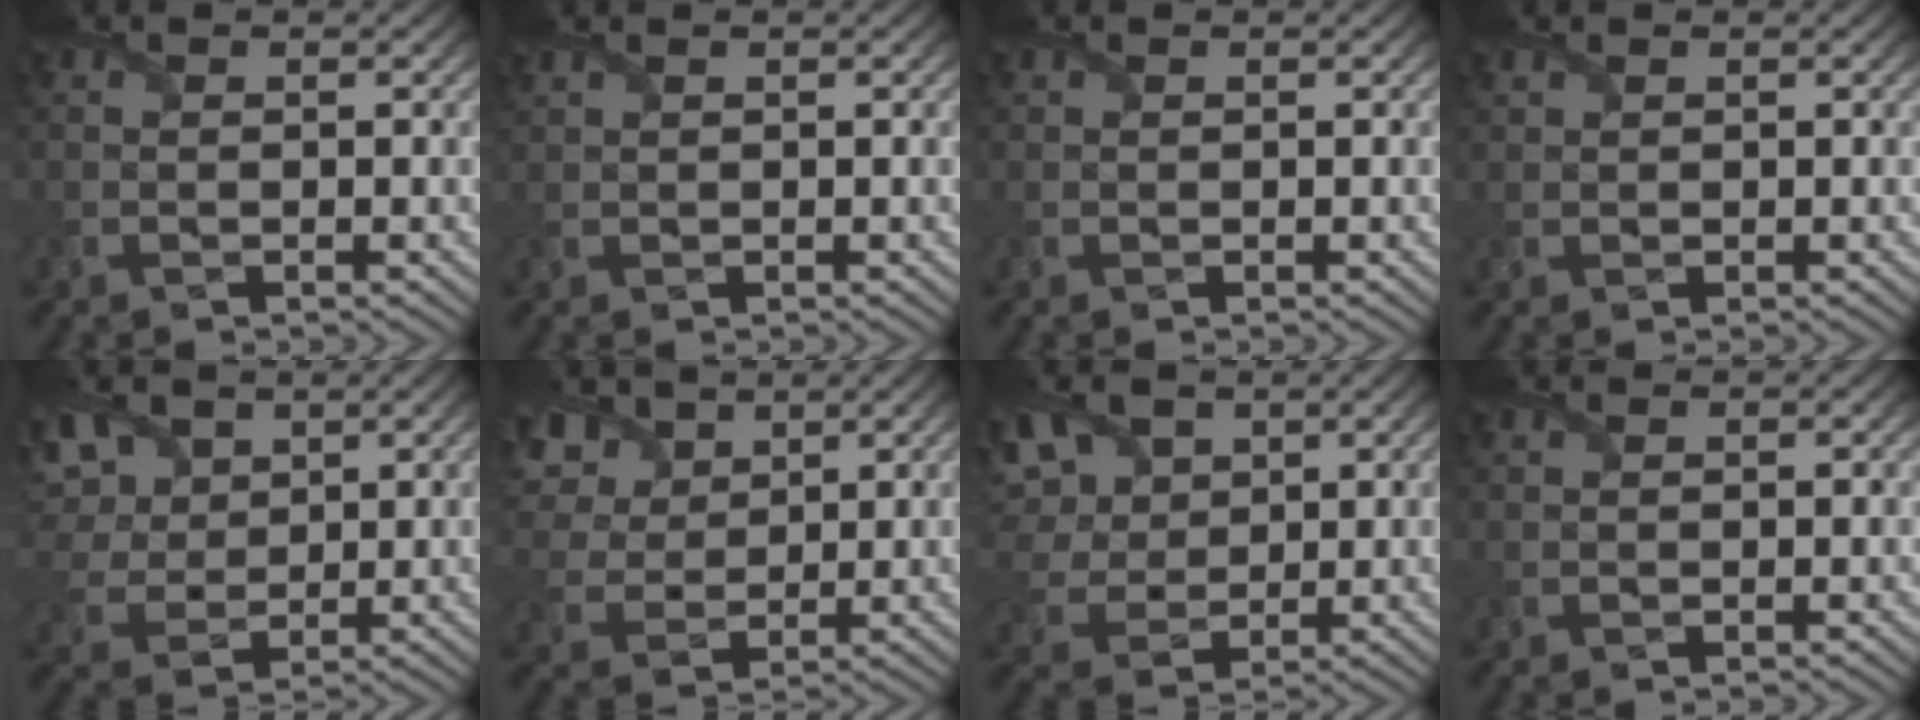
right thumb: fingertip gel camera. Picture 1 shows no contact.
{"total": 0.7, "force": [0.6, 0.1, 0.3], "torque": [-0.014, 0.004, 0.018]}
{"total": 0.0}
{"total": 0.8, "force": [0.7, 0.3, 0.1], "torque": [-0.010, 0.001, 0.018]}
{"total": 7.8, "force": [3.5, 5.2, 4.6], "torque": [-0.140, 0.012, 0.065]}
{"total": 8.5, "force": [4.7, 5.4, 4.7], "torque": [-0.147, 0.015, 0.086]}
{"total": 8.5, "force": [3.2, 5.9, 5.2], "torque": [-0.153, 0.013, 0.054]}
{"total": 0.0}